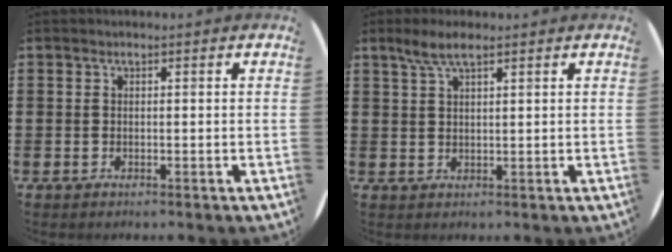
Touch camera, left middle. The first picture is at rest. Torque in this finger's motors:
{"motor_torque": [0.63, -0.50, 0.09, 0.02]}